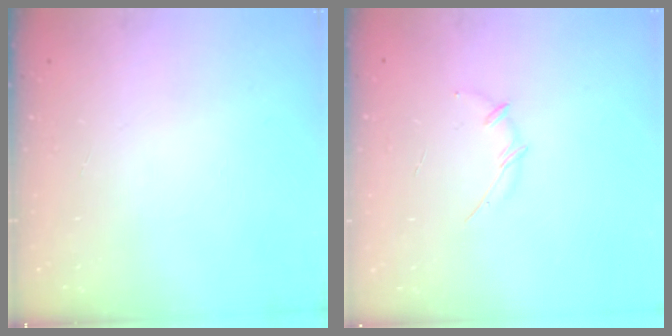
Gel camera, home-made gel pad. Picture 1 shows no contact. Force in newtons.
{"total": 4.0, "press": 3.9, "slide": 0.9}